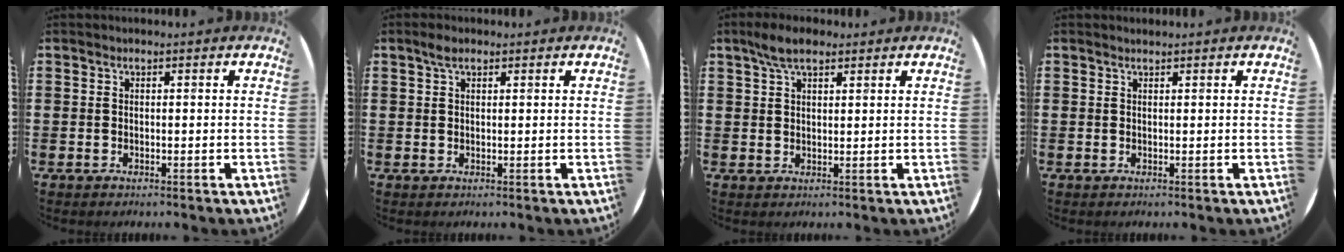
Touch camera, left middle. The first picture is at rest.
{"total": 1.7, "force": [1.1, 0.9, 1.0], "torque": [-0.014, 0.002, 0.018]}
{"total": 4.2, "force": [3.1, 1.7, 2.3], "torque": [-0.042, 0.005, 0.055]}
{"total": 0.0}